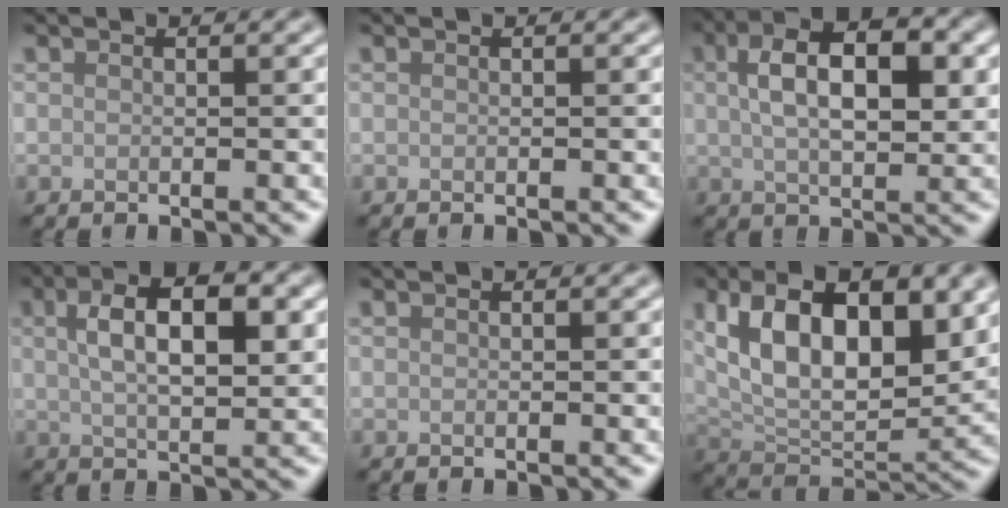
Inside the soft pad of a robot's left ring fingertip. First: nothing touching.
{"total": 0.0}
{"total": 7.6, "force": [1.8, 3.6, 6.4], "torque": [-0.102, 0.014, 0.026]}
{"total": 7.0, "force": [2.0, 2.9, 6.1], "torque": [-0.097, 0.009, 0.030]}
{"total": 0.0}
{"total": 11.9, "force": [3.8, 6.0, 9.6], "torque": [-0.152, 0.003, 0.067]}